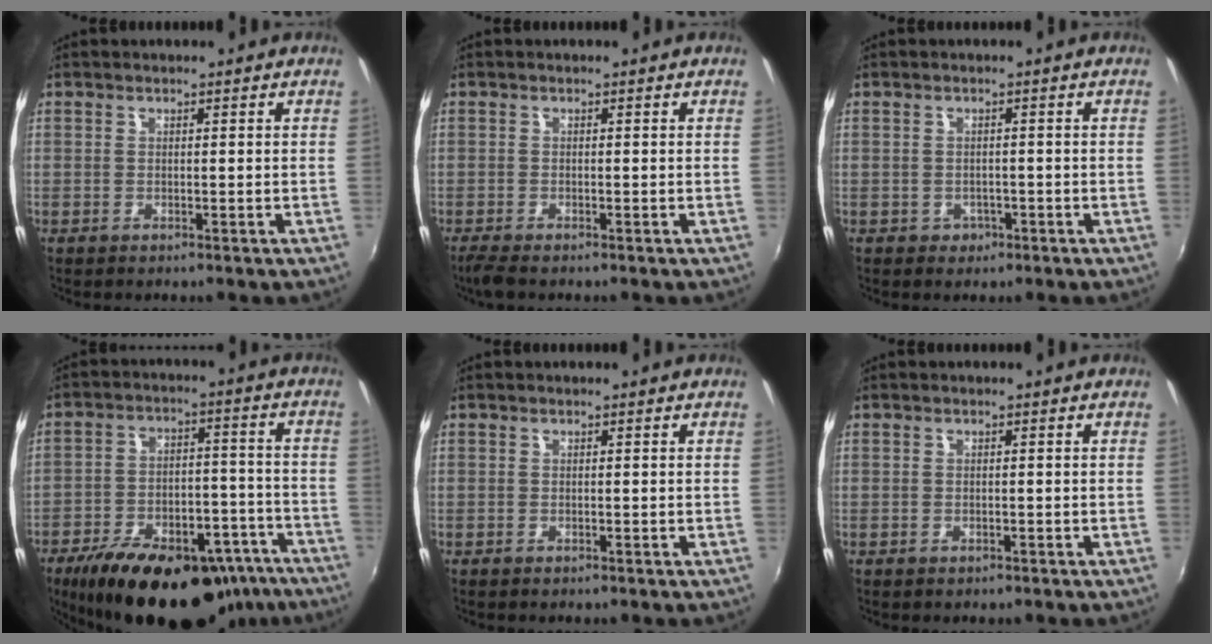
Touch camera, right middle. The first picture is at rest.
{"total": 2.6, "force": [-2.0, 0.4, 1.6], "torque": [-0.036, -0.011, -0.039]}
{"total": 2.0, "force": [-0.8, 1.8, 0.4], "torque": [-0.008, -0.001, -0.008]}
{"total": 28.3, "force": [-20.4, 12.4, 15.2], "torque": [-0.261, 0.004, -0.264]}
{"total": 0.0}
{"total": 0.7, "force": [-0.5, 0.5, 0.2], "torque": [-0.005, -0.003, -0.009]}